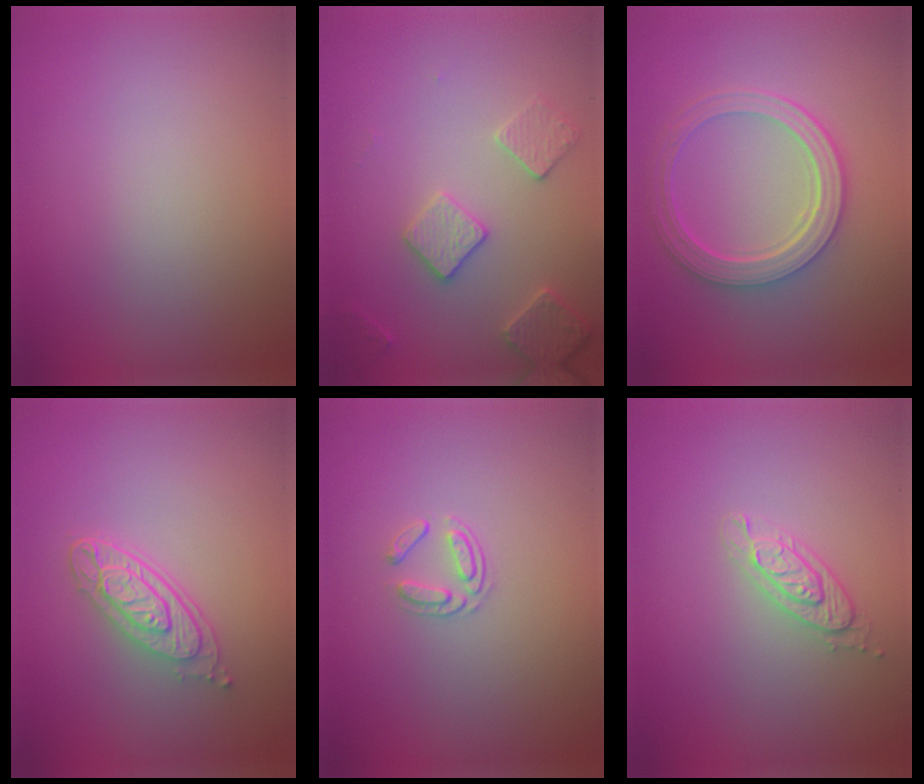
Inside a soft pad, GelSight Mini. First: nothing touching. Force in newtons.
{"total": 3.1, "press": 3.1, "slide": 0.2}
{"total": 5.1, "press": 3.9, "slide": 3.3}
{"total": 4.1, "press": 3.1, "slide": 2.6}
{"total": 1.6, "press": 1.0, "slide": 1.2}
{"total": 2.0, "press": 1.9, "slide": 0.4}